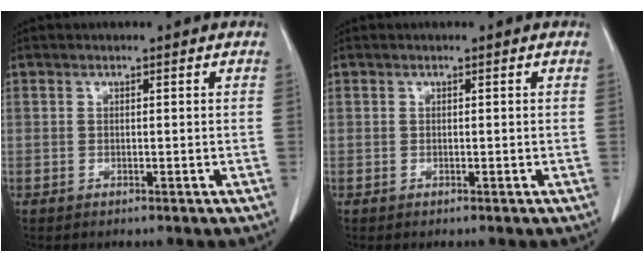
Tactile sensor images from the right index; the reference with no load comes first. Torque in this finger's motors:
{"motor_torque": [0.00, 0.00, 0.00, 0.00]}